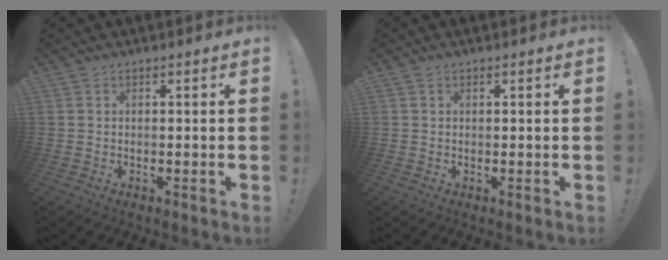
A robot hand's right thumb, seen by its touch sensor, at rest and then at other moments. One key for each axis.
{"total": 0.6, "fx": 0.4, "fy": 0.4, "fz": 0.1, "tx": 0.006, "ty": -0.003, "tz": 0.006}